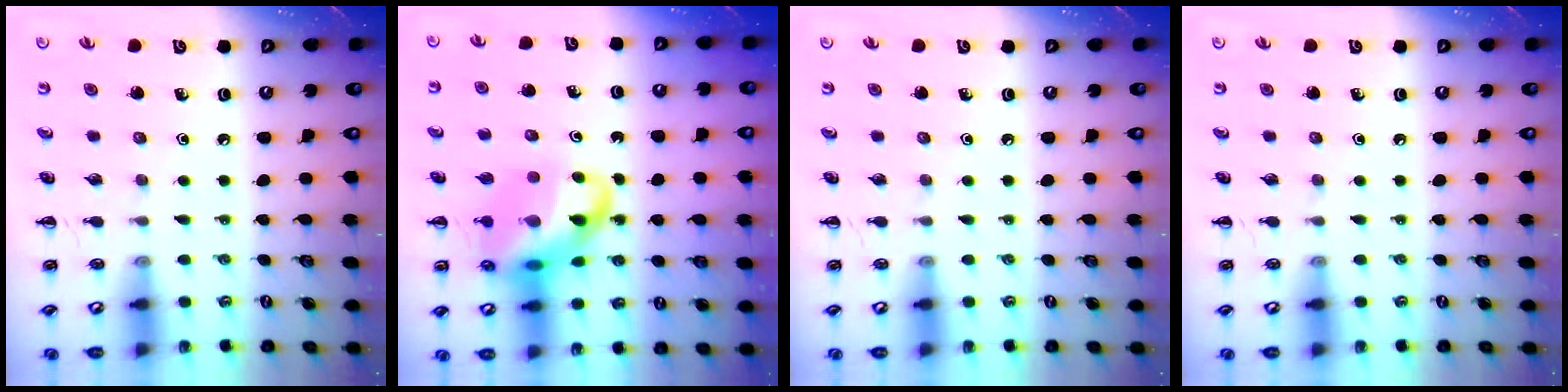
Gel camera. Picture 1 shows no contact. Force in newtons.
{"total": 15.5, "press": 15.2, "slide": 3.1}
{"total": 0.0}
{"total": 0.0}